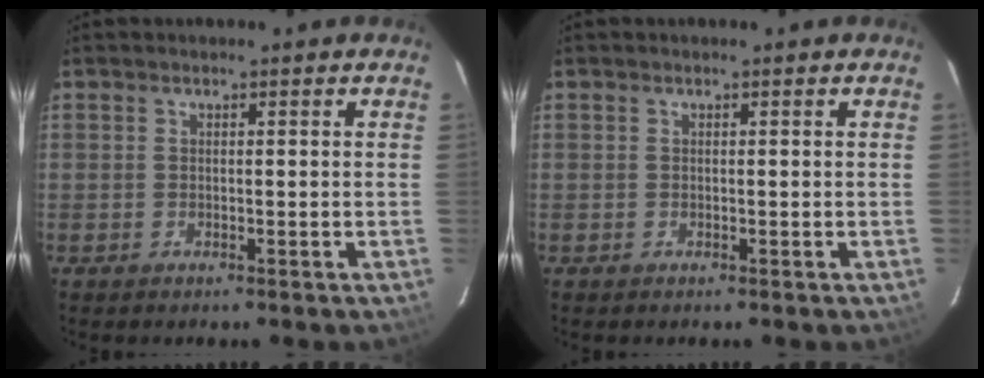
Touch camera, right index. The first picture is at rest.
{"total": 0.0}